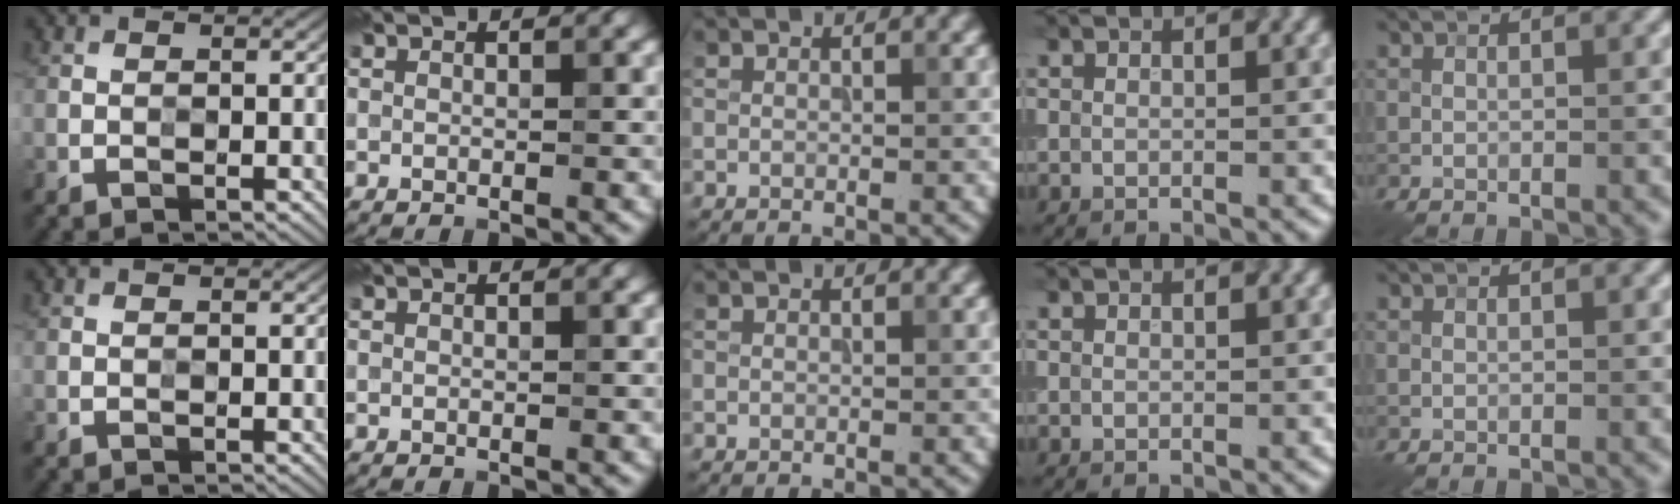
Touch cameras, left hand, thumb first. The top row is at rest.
{}